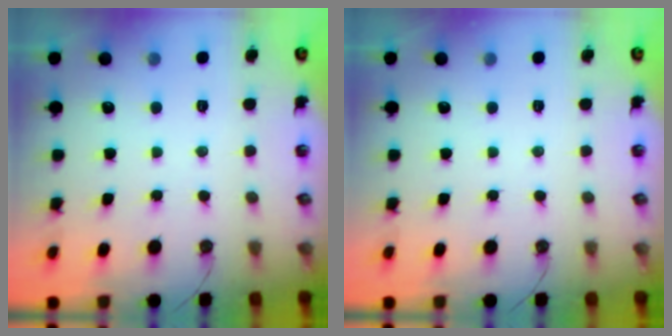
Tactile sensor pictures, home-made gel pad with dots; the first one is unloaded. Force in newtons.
{"total": 0.0}